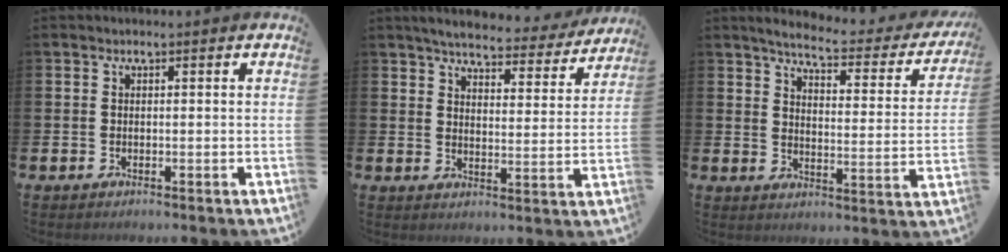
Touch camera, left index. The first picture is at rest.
{"total": 4.8, "force": [4.6, 0.8, 1.3], "torque": [-0.029, -0.035, 0.071]}
{"total": 5.2, "force": [4.6, 0.8, 2.3], "torque": [-0.057, -0.037, 0.069]}